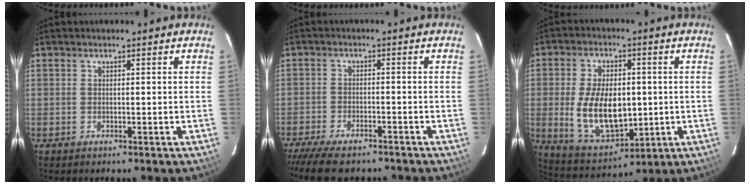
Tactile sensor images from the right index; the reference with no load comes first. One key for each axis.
{"total": 10.4, "fx": -8.8, "fy": 3.1, "fz": 4.6, "tx": -0.114, "ty": -0.029, "tz": -0.148}
{"total": 15.0, "fx": -0.8, "fy": 8.6, "fz": 12.2, "tx": -0.243, "ty": -0.010, "tz": 0.006}